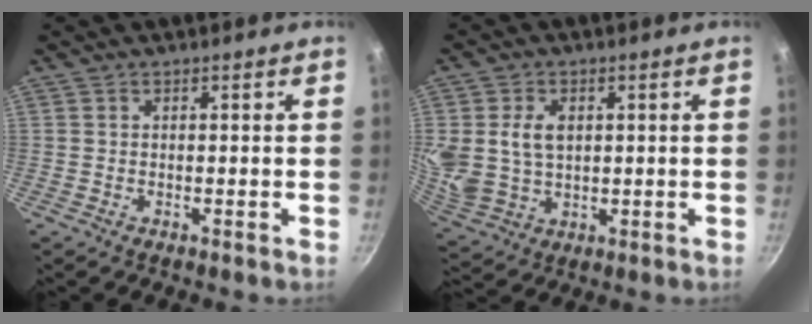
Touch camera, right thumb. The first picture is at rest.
{"total": 10.1, "force": [1.9, 7.3, 6.8], "torque": [-0.119, -0.017, 0.044]}